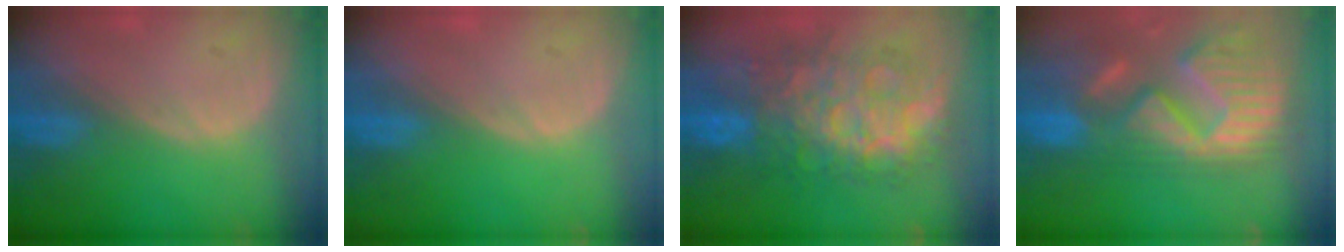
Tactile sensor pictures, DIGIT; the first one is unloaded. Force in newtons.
{"total": 0.0}
{"total": 11.8, "press": 11.8, "slide": 1.2}
{"total": 14.7, "press": 12.3, "slide": 8.2}